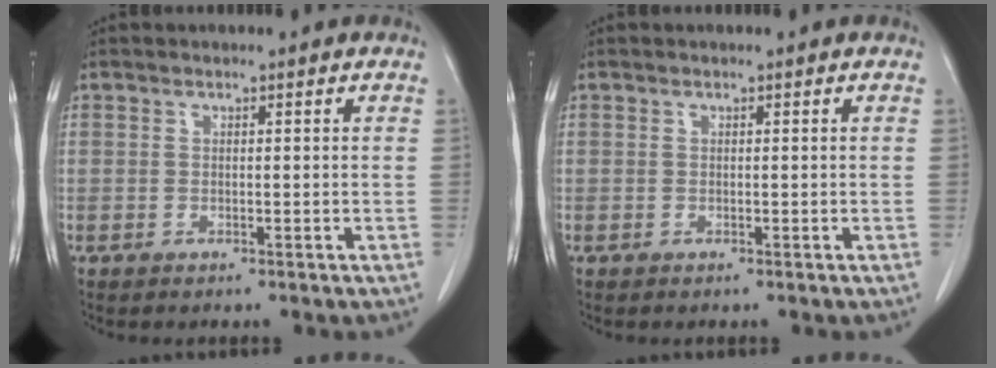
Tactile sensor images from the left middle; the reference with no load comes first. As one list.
[{"total": 0.0}]